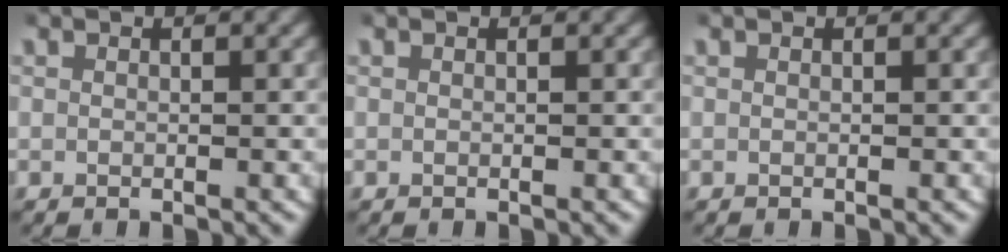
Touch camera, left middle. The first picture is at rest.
{"total": 0.0}
{"total": 0.0}